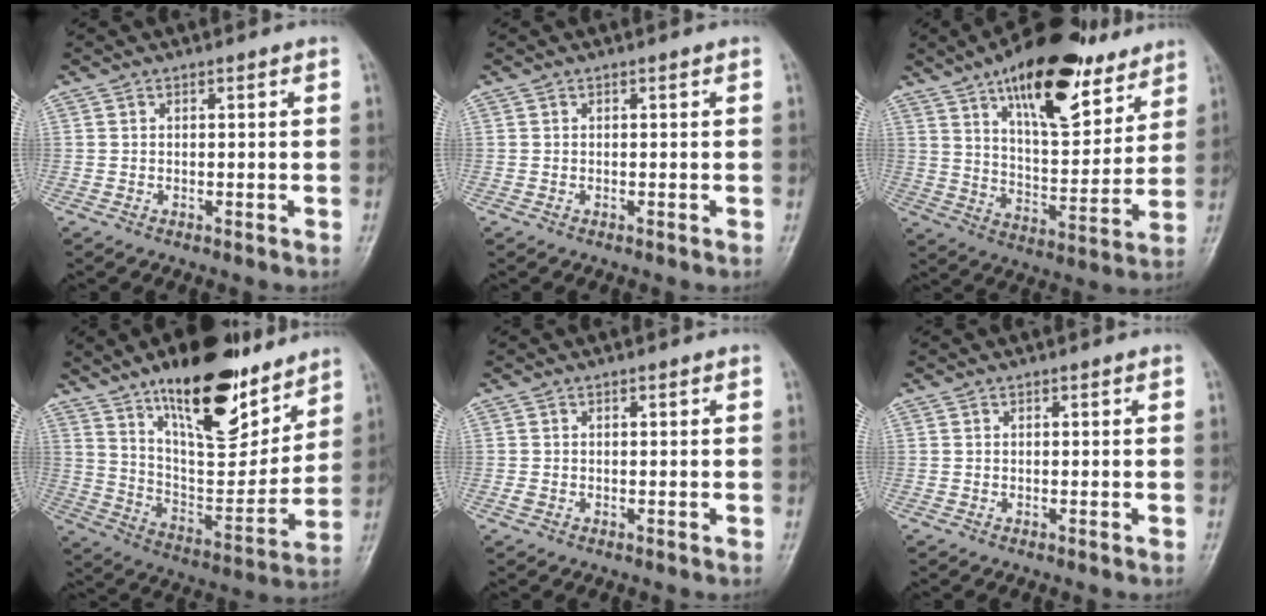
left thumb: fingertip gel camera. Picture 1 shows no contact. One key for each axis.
{"total": 0.0}
{"total": 22.1, "fx": 13.6, "fy": 9.2, "fz": 14.8, "tx": -0.185, "ty": -0.058, "tz": 0.217}
{"total": 23.1, "fx": 15.2, "fy": 8.6, "fz": 15.0, "tx": -0.187, "ty": -0.081, "tz": 0.254}
{"total": 1.1, "fx": 0.0, "fy": 0.8, "fz": 0.7, "tx": -0.009, "ty": 0.001, "tz": 0.000}
{"total": 0.0}